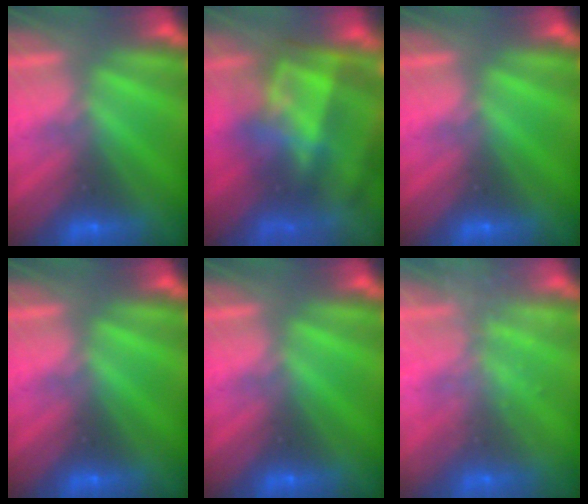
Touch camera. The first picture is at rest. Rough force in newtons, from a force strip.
{"total": 8.3}
{"total": 0.0}
{"total": 0.0}
{"total": 0.0}
{"total": 1.5}